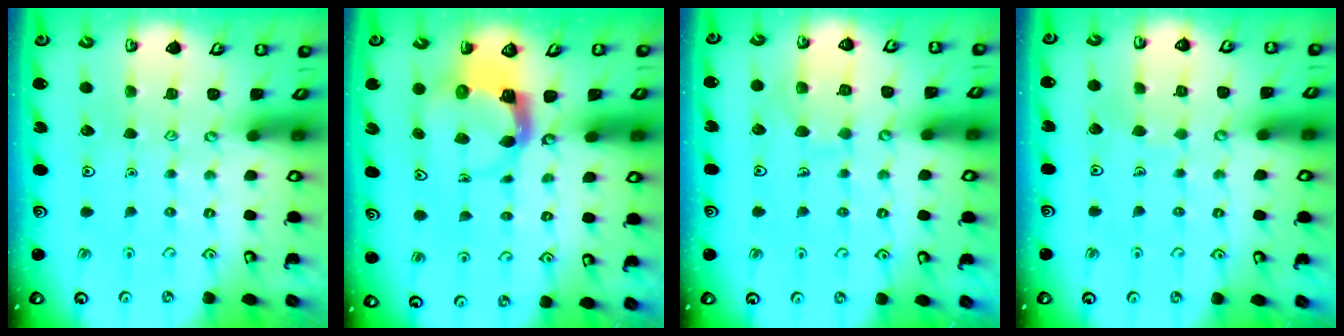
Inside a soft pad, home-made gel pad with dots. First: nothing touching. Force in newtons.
{"total": 4.0, "press": 4.0, "slide": 0.5}
{"total": 7.5, "press": 7.5, "slide": 0.7}
{"total": 2.2, "press": 2.2, "slide": 0.1}